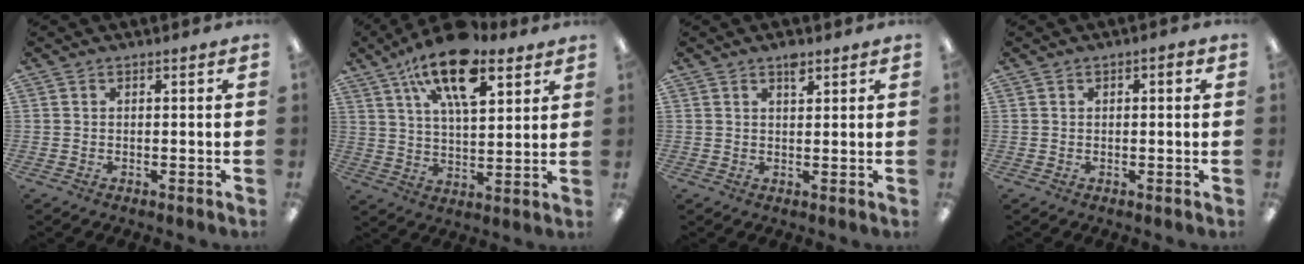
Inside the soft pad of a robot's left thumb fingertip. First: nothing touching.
{"total": 17.5, "force": [10.5, 7.5, 11.8], "torque": [-0.188, -0.043, 0.174]}
{"total": 3.0, "force": [2.0, 1.4, 1.7], "torque": [-0.012, -0.009, 0.031]}
{"total": 1.1, "force": [0.3, 0.7, 0.8], "torque": [-0.015, 0.004, 0.004]}